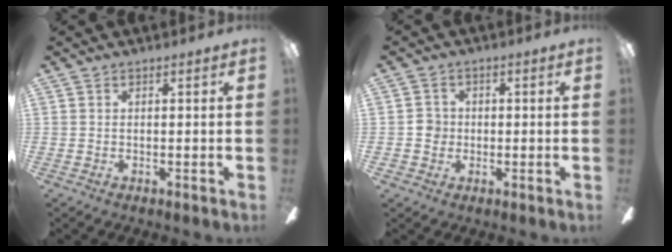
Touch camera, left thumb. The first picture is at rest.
{"total": 3.5, "force": [-0.4, 3.4, 0.8], "torque": [-0.004, 0.001, -0.012]}